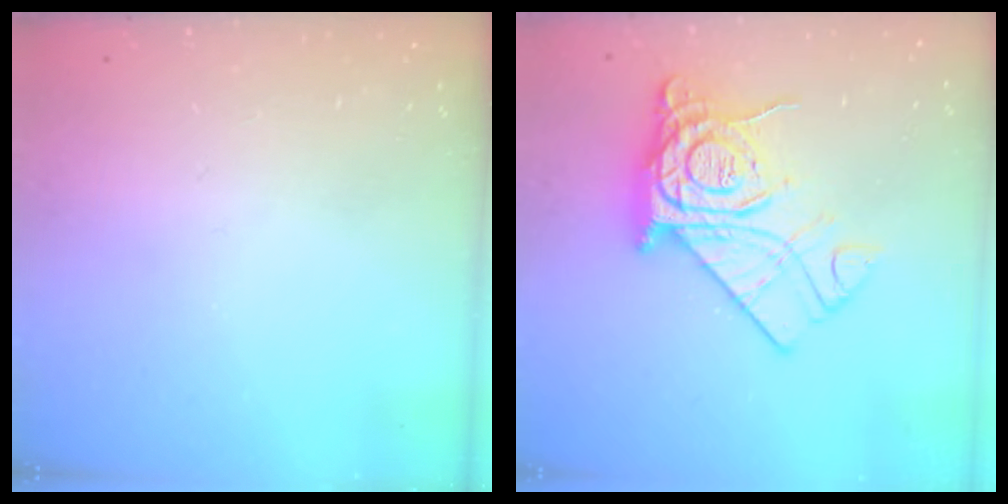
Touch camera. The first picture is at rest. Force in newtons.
{"total": 18.3, "press": 18.2, "slide": 1.7}